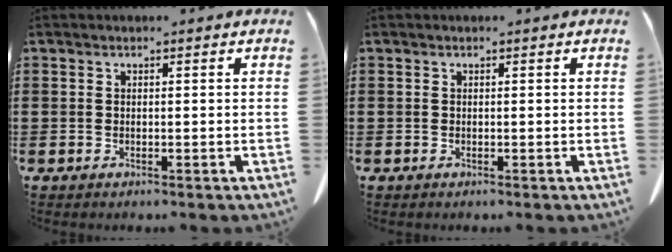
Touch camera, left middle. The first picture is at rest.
{"total": 0.0}